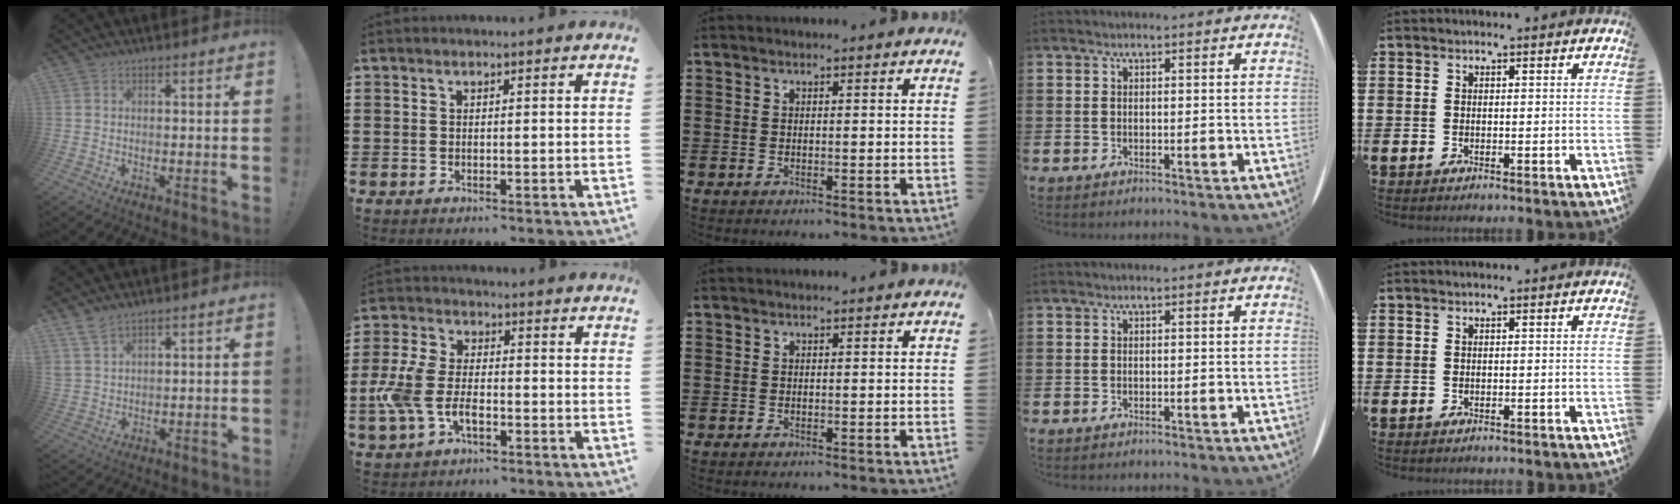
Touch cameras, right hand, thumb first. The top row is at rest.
{"thumb": {"total": 5.4, "force": [4.4, 1.9, 2.4], "torque": [-0.050, -0.020, 0.086]}, "index": {"total": 7.0, "force": [-2.6, 3.8, 5.3], "torque": [-0.148, -0.007, -0.059]}}